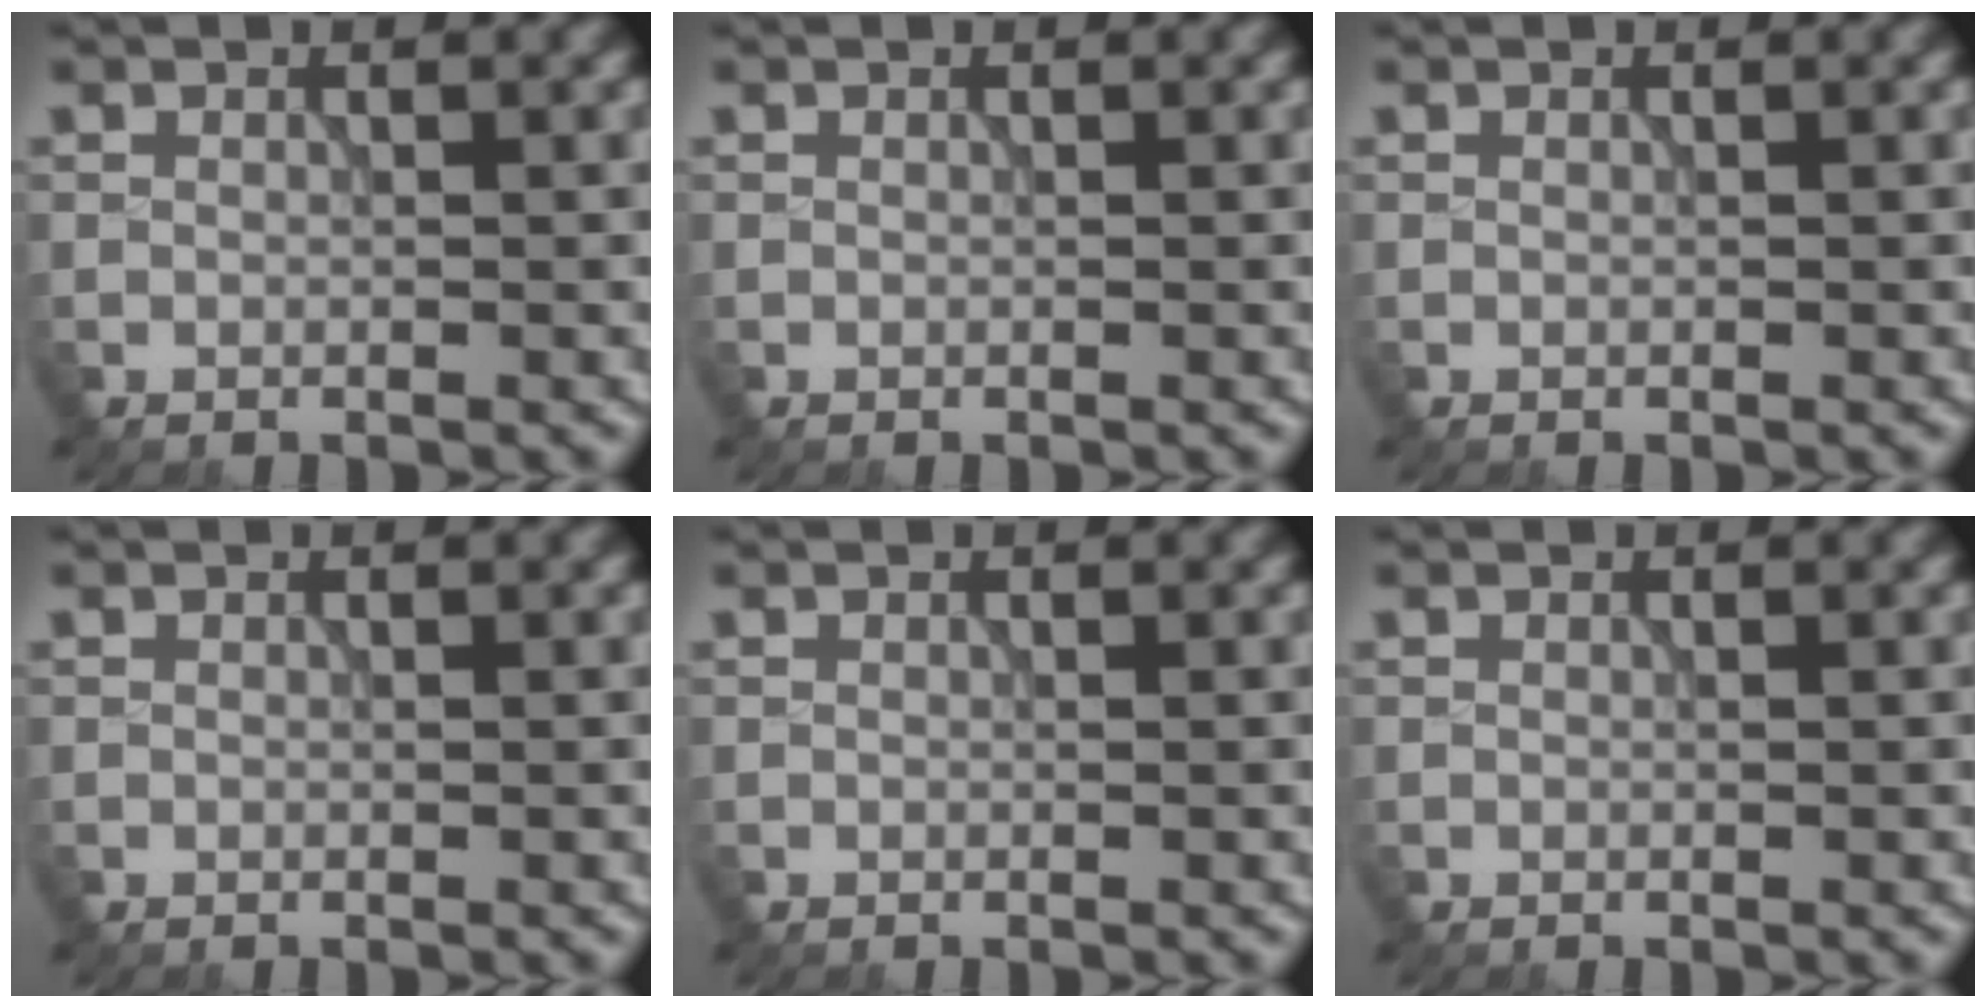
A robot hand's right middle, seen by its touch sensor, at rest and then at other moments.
{"total": 0.0}
{"total": 0.0}
{"total": 0.0}
{"total": 0.0}
{"total": 0.0}